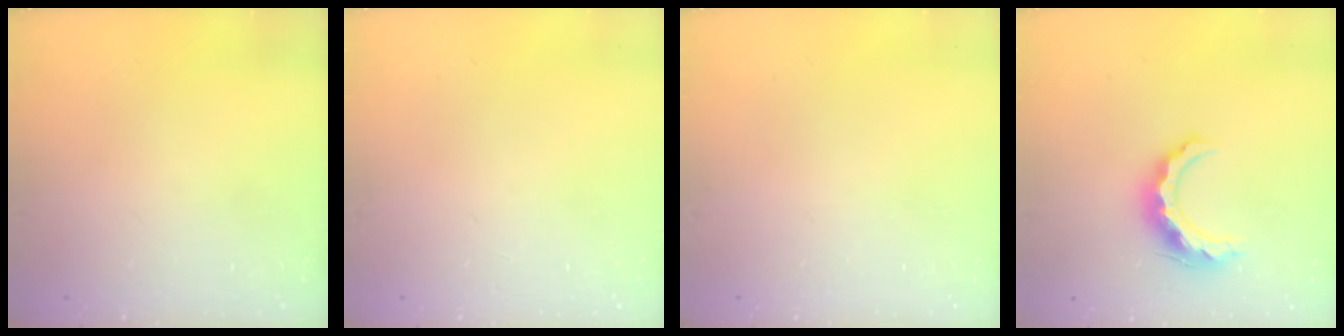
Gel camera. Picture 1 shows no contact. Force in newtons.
{"total": 0.0}
{"total": 0.0}
{"total": 11.7, "press": 11.6, "slide": 0.8}